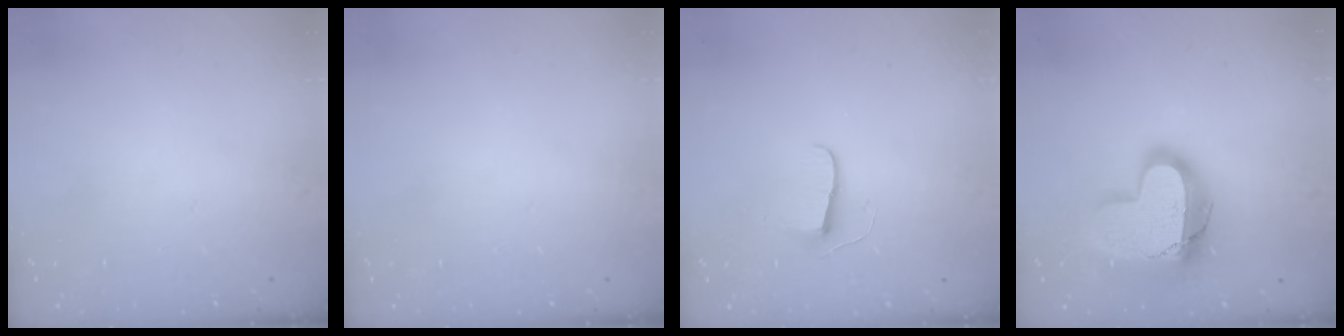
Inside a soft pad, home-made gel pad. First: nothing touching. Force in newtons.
{"total": 0.0}
{"total": 6.8, "press": 6.8, "slide": 0.5}
{"total": 20.3, "press": 20.3, "slide": 1.5}